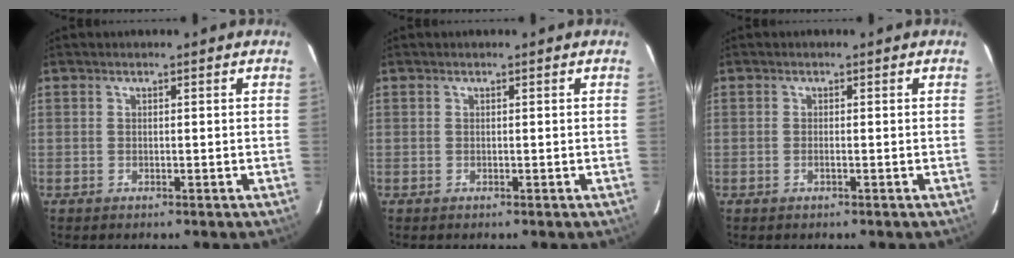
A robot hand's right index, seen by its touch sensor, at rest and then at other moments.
{"total": 0.0}
{"total": 0.6, "force": [-0.2, 0.0, 0.5], "torque": [-0.013, 0.000, -0.003]}